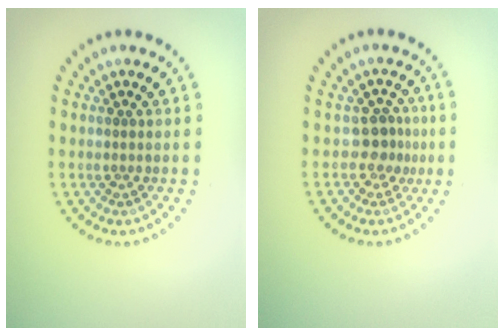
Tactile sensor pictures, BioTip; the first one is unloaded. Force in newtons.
{"total": 2.3, "press": 1.6, "slide": 1.6}